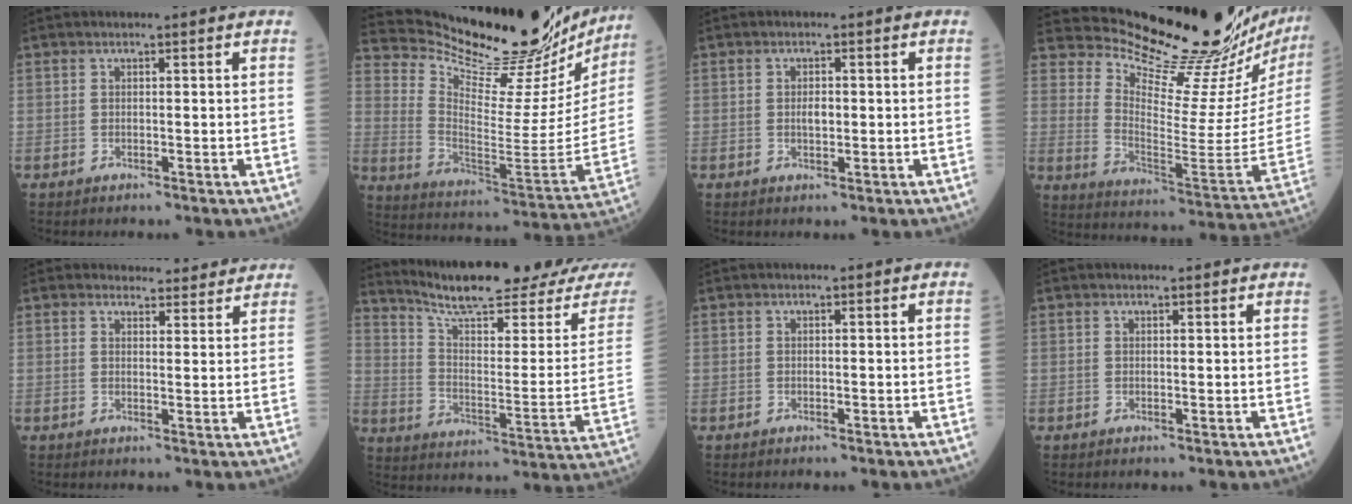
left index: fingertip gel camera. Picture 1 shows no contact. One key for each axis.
{"total": 28.8, "fx": 26.3, "fy": 5.3, "fz": 10.6, "tx": -0.176, "ty": -0.095, "tz": 0.356}
{"total": 1.5, "fx": -0.1, "fy": 0.8, "fz": 1.3, "tx": -0.022, "ty": -0.003, "tz": -0.003}
{"total": 23.8, "fx": 22.2, "fy": 0.8, "fz": 8.6, "tx": -0.147, "ty": -0.135, "tz": 0.302}
{"total": 6.2, "fx": 5.8, "fy": 2.1, "fz": 0.1, "tx": 0.016, "ty": 0.000, "tz": 0.053}
{"total": 22.3, "fx": 20.4, "fy": 0.9, "fz": 9.0, "tx": -0.141, "ty": -0.084, "tz": 0.279}
{"total": 0.0}
{"total": 1.2, "fx": 1.2, "fy": 0.2, "fz": 0.2, "tx": -0.010, "ty": 0.001, "tz": 0.011}